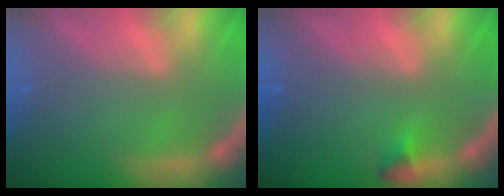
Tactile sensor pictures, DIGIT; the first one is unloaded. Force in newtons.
{"total": 0.9}